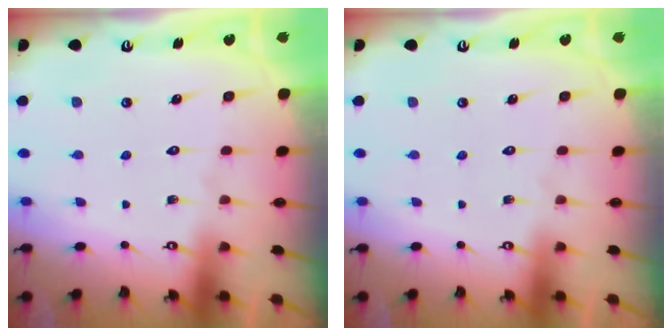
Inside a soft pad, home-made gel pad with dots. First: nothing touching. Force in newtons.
{"total": 0.0}